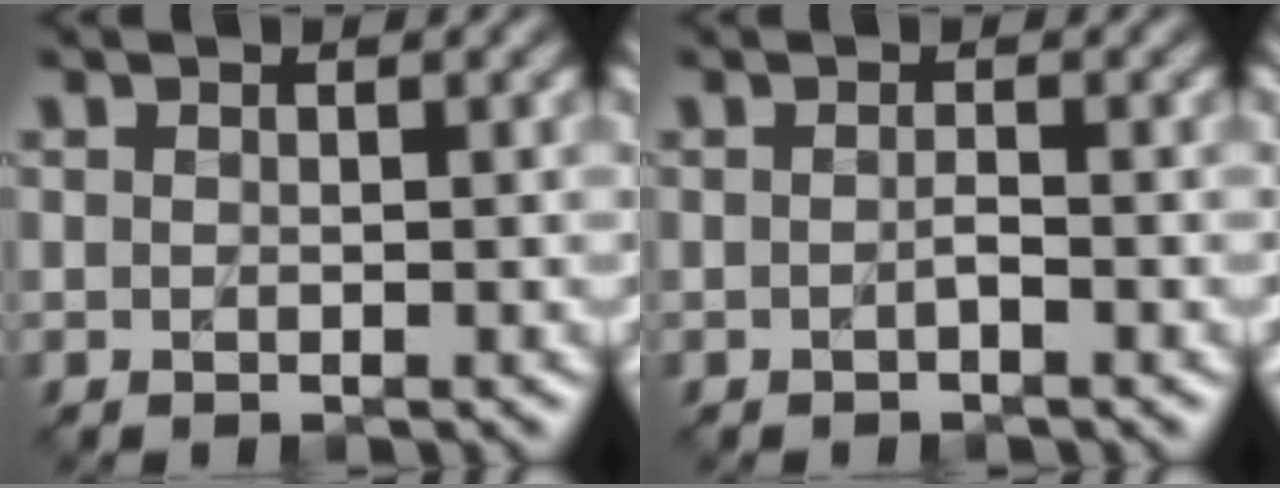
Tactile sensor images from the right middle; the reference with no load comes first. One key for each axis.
{"total": 0.6, "fx": -0.3, "fy": 0.1, "fz": 0.5, "tx": -0.012, "ty": 0.001, "tz": -0.006}